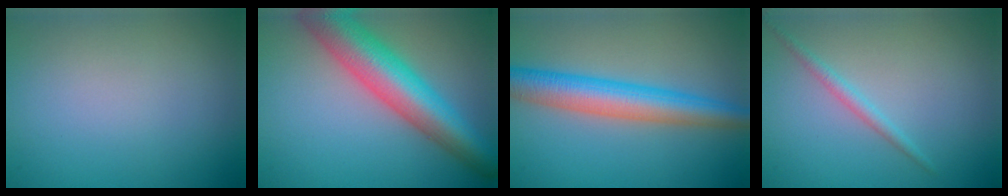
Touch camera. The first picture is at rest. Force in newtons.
{"total": 8.8, "press": 8.8, "slide": 0.4}
{"total": 6.3, "press": 6.3, "slide": 0.0}
{"total": 1.3, "press": 1.3, "slide": 0.1}